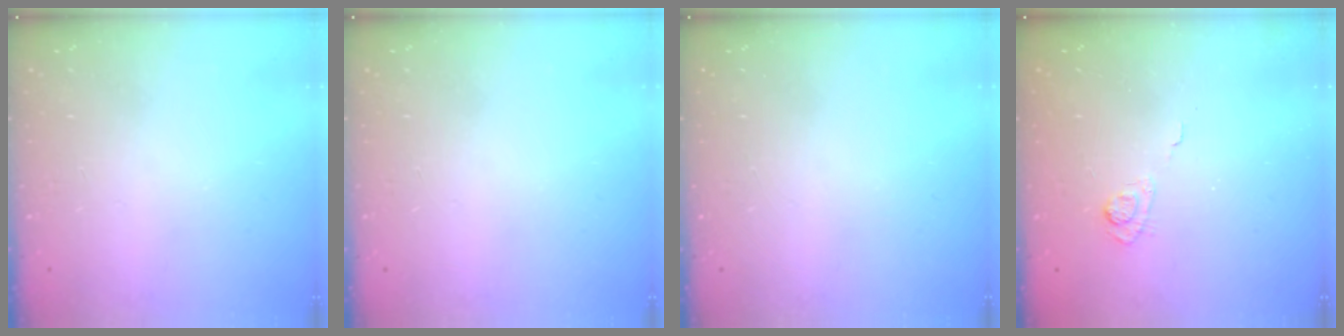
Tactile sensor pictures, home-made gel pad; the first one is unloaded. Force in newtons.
{"total": 0.0}
{"total": 0.0}
{"total": 3.8, "press": 3.5, "slide": 1.6}